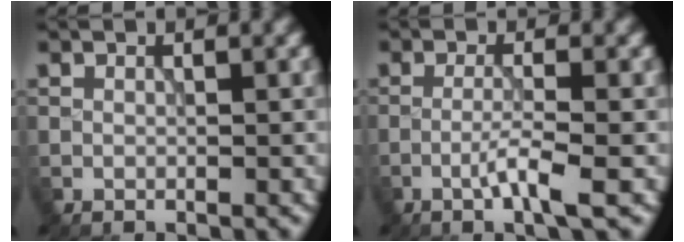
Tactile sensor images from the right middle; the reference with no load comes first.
{"total": 2.9, "force": [-1.2, 0.1, 2.6], "torque": [-0.048, 0.006, -0.028]}